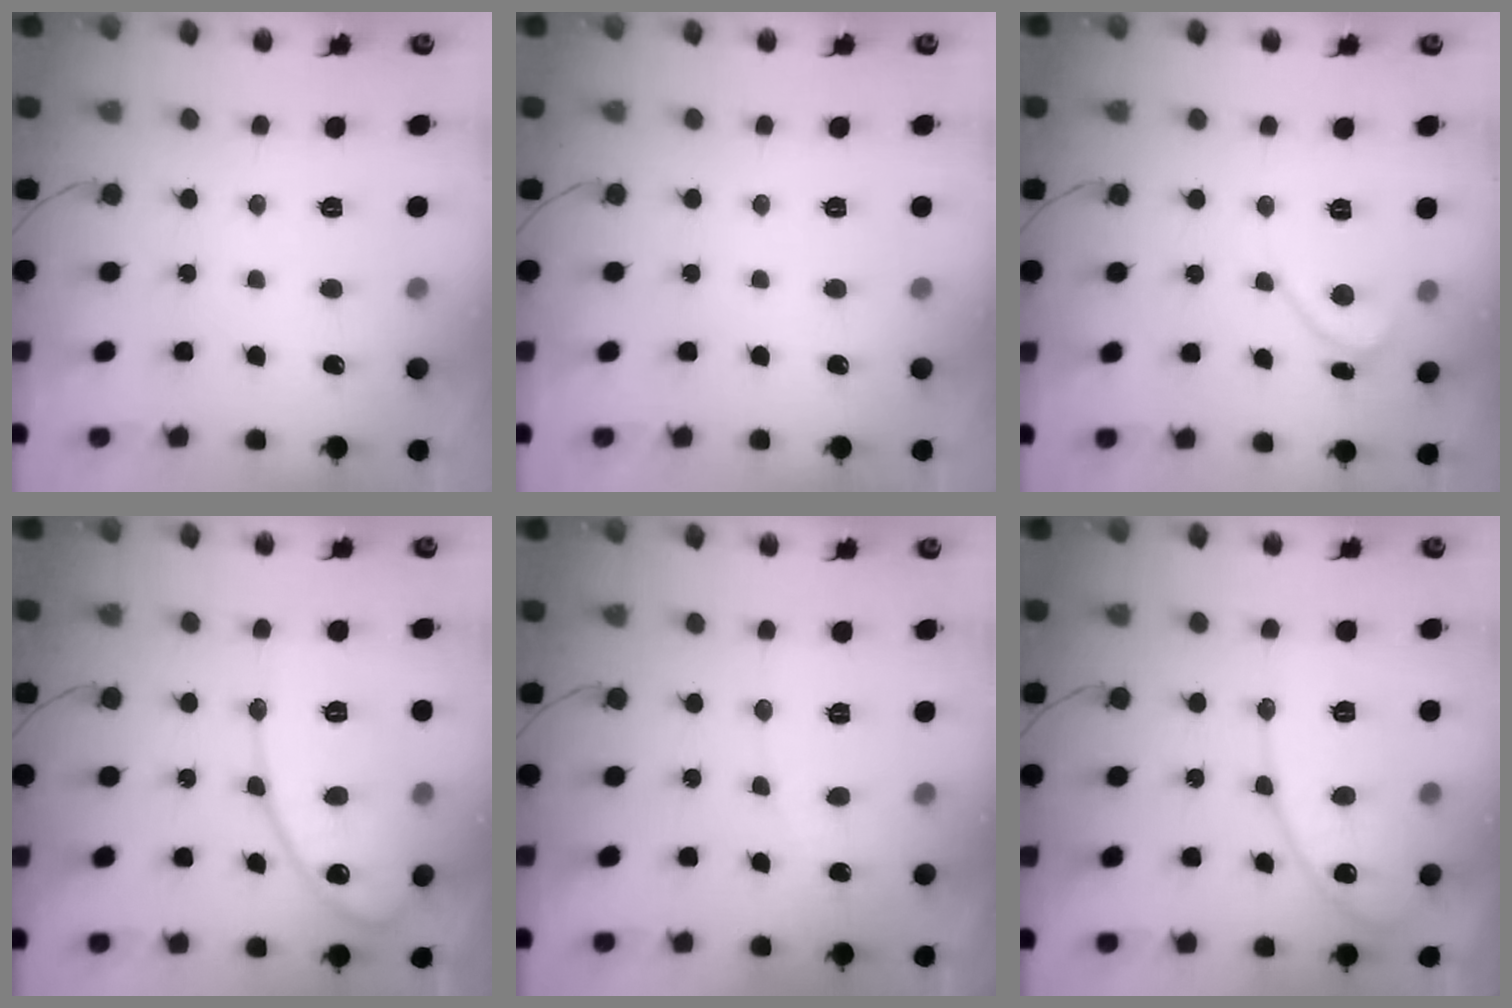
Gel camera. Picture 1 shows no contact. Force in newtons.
{"total": 0.0}
{"total": 2.2, "press": 2.2, "slide": 0.2}
{"total": 12.9, "press": 12.9, "slide": 0.9}
{"total": 3.3, "press": 3.3, "slide": 0.3}
{"total": 12.2, "press": 12.1, "slide": 1.0}